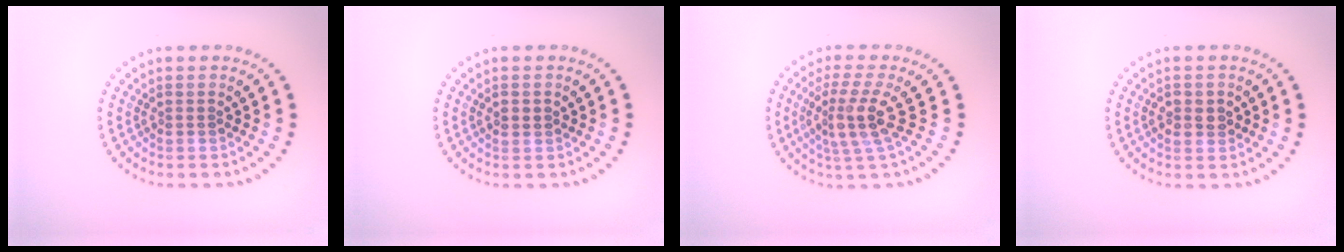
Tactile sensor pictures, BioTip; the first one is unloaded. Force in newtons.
{"total": 1.3, "press": 1.3, "slide": 0.1}
{"total": 3.8, "press": 2.8, "slide": 2.6}
{"total": 1.8, "press": 1.8, "slide": 0.0}